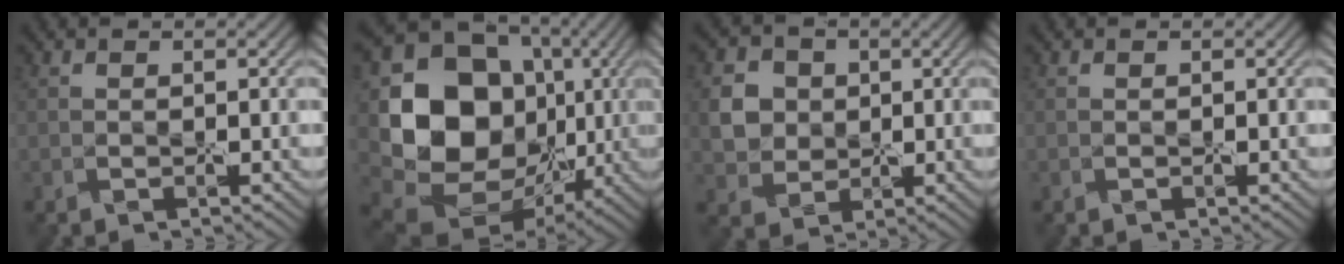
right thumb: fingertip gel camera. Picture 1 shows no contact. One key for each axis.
{"total": 15.6, "fx": 0.8, "fy": 13.1, "fz": 8.3, "tx": -0.172, "ty": -0.031, "tz": 0.018}
{"total": 4.0, "fx": 1.1, "fy": 3.8, "fz": 0.7, "tx": -0.031, "ty": 0.007, "tz": 0.009}
{"total": 0.0}